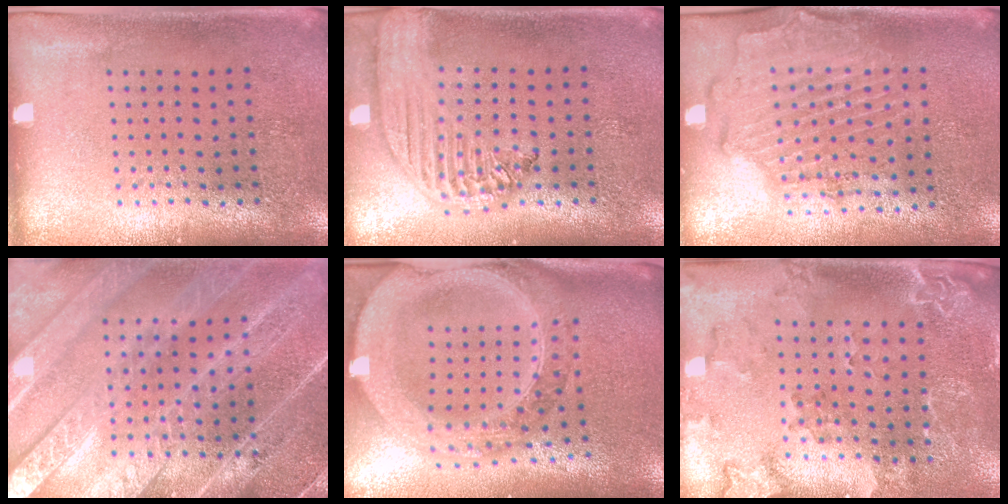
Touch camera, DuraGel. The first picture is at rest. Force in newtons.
{"total": 2.3, "press": 2.0, "slide": 1.2}
{"total": 1.8, "press": 1.7, "slide": 0.8}
{"total": 5.4, "press": 5.3, "slide": 0.7}
{"total": 3.4, "press": 2.8, "slide": 2.0}
{"total": 2.1, "press": 2.0, "slide": 0.8}